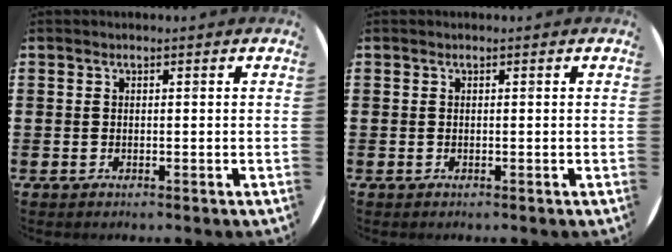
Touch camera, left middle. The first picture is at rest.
{"total": 0.0}